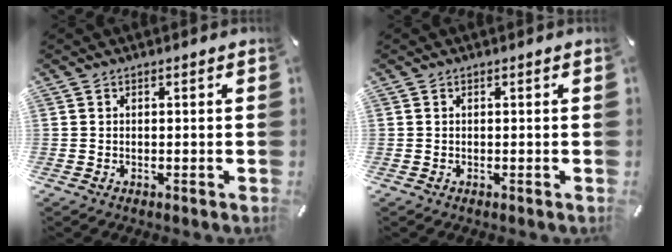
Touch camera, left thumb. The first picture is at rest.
{"total": 0.0}